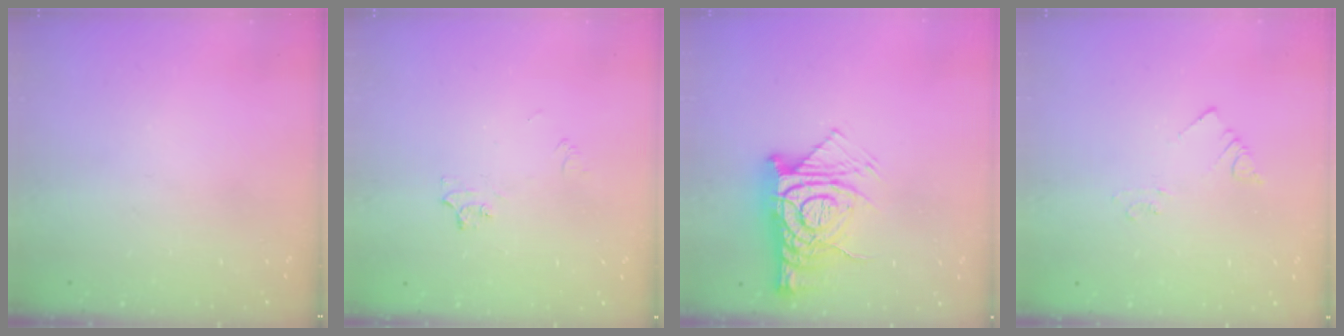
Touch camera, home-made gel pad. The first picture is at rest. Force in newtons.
{"total": 4.3, "press": 4.2, "slide": 0.5}
{"total": 12.2, "press": 12.1, "slide": 1.4}
{"total": 2.1, "press": 2.1, "slide": 0.3}